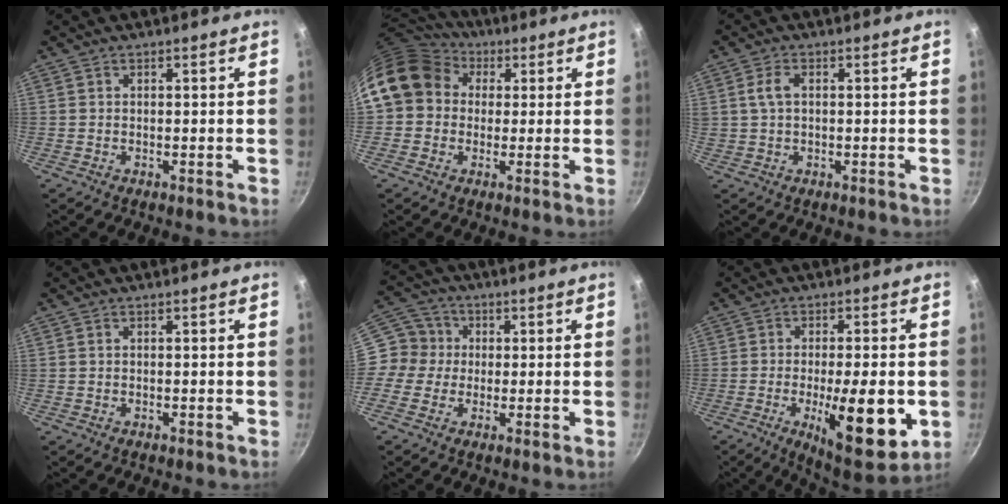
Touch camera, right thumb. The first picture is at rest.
{"total": 14.6, "force": [2.9, 12.2, 7.3], "torque": [-0.114, 0.032, 0.036]}
{"total": 3.4, "force": [0.7, 1.8, 2.8], "torque": [-0.057, 0.009, 0.012]}
{"total": 0.0}
{"total": 7.3, "force": [0.6, 6.9, 2.3], "torque": [-0.005, 0.017, -0.010]}
{"total": 16.0, "force": [-3.7, 5.0, 14.8], "torque": [-0.201, 0.000, -0.048]}